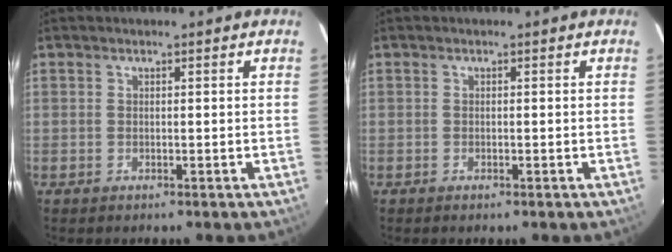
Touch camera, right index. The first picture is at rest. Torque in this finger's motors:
{"motor_torque": [0.05, 0.00, 0.14, 0.01]}